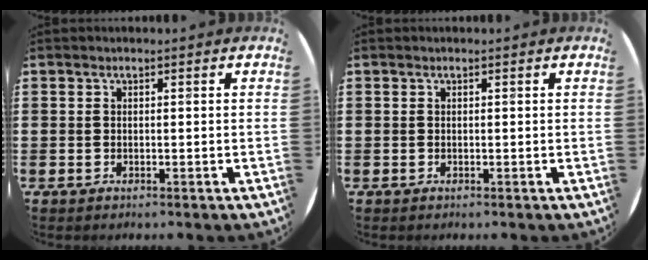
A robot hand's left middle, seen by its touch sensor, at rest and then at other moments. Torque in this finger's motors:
{"motor_torque": [0.00, 0.00, 0.00, 0.00]}